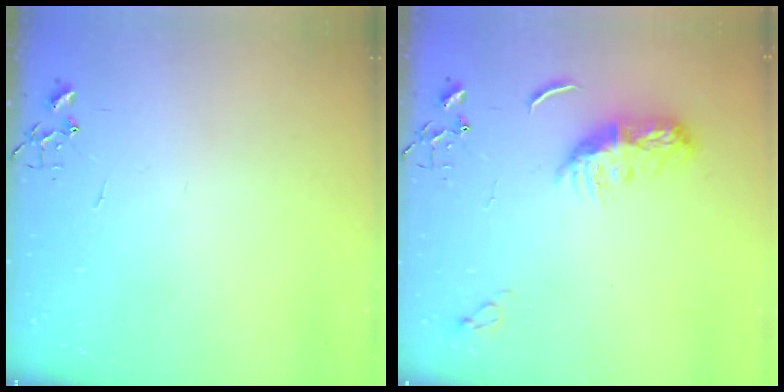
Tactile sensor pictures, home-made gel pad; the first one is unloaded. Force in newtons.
{"total": 9.1, "press": 9.1, "slide": 0.2}